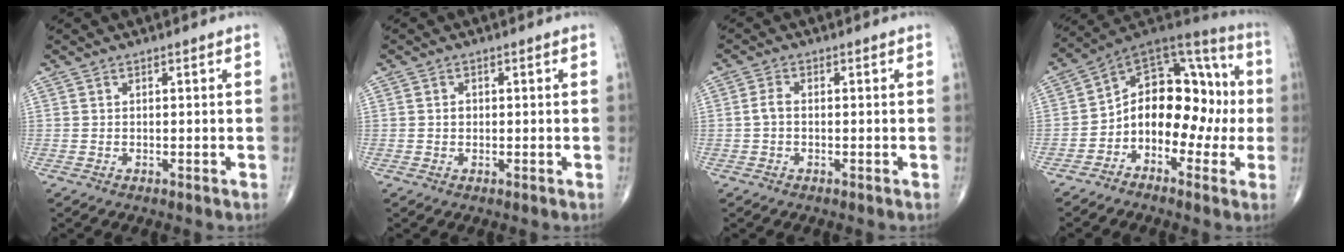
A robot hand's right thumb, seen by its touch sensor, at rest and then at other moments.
{"total": 1.1, "force": [0.0, 0.9, 0.6], "torque": [-0.006, 0.003, 0.000]}
{"total": 2.0, "force": [-0.2, 1.2, 1.6], "torque": [-0.029, 0.005, -0.009]}
{"total": 16.3, "force": [-2.2, 11.2, 11.7], "torque": [-0.117, 0.068, -0.046]}